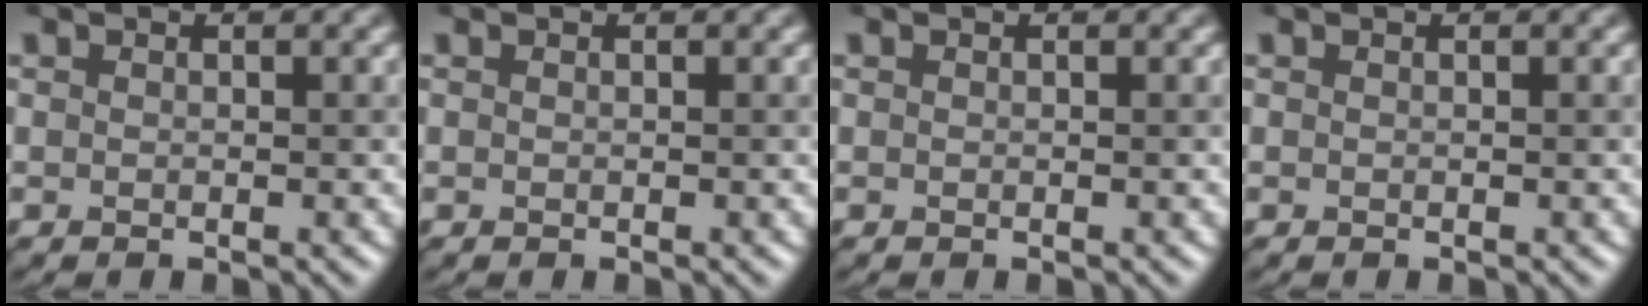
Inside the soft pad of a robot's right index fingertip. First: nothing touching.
{"total": 0.0}
{"total": 0.0}
{"total": 0.0}